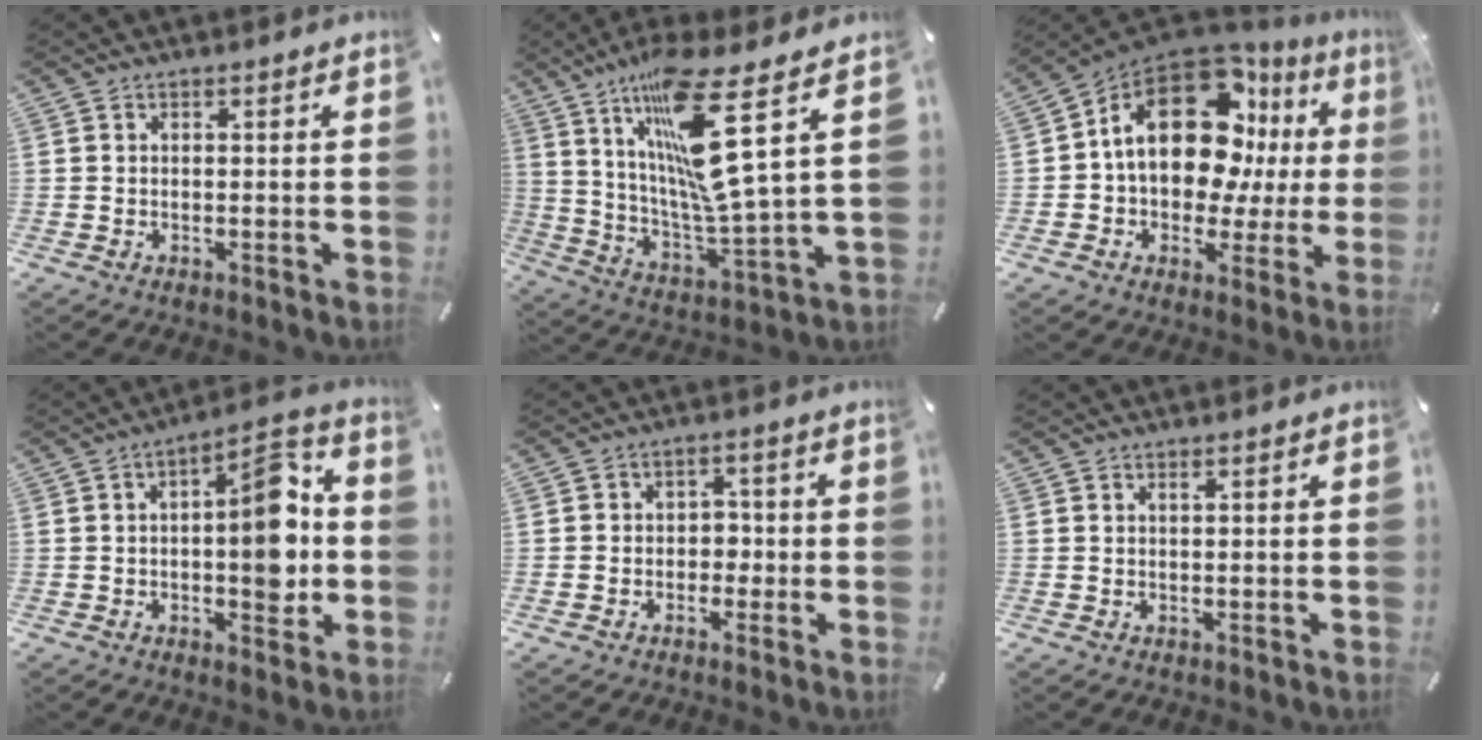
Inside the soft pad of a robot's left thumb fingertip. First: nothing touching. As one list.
[{"total": 18.4, "force": [9.4, 2.2, 15.7], "torque": [-0.313, -0.070, 0.132]}, {"total": 20.2, "force": [6.1, 12.6, 14.6], "torque": [-0.251, -0.029, 0.102]}, {"total": 13.5, "force": [-0.9, 6.3, 12.0], "torque": [-0.143, 0.003, -0.016]}, {"total": 3.8, "force": [-1.2, 3.4, 1.3], "torque": [-0.018, 0.010, -0.027]}, {"total": 0.6, "force": [0.3, 0.0, 0.6], "torque": [-0.010, -0.001, 0.006]}]